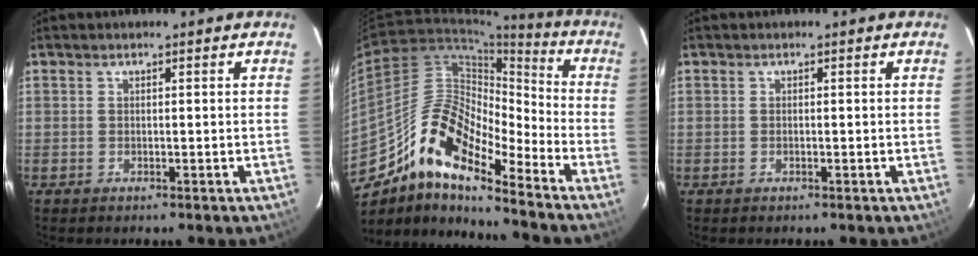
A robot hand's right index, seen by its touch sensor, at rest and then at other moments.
{"total": 15.6, "force": [-11.5, 4.5, 9.6], "torque": [-0.158, 0.008, -0.230]}
{"total": 0.0}